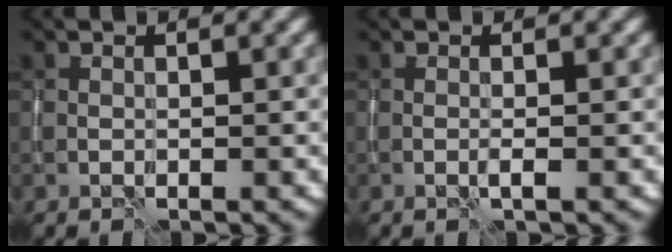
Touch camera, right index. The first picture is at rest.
{"total": 0.5, "force": [-0.2, -0.1, 0.4], "torque": [-0.011, 0.000, -0.005]}